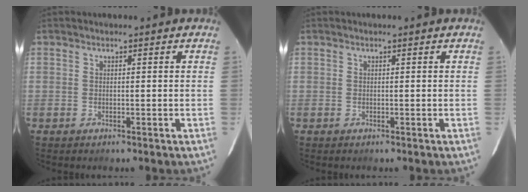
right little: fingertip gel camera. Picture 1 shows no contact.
{"total": 0.0}